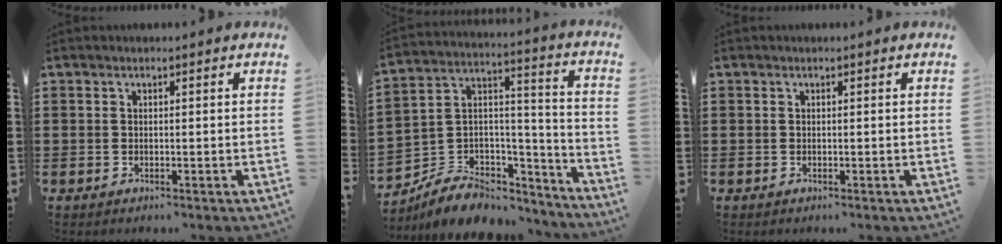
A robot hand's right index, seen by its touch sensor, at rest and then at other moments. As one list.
[{"total": 6.9, "force": [-5.2, 4.2, 1.6], "torque": [-0.041, 0.004, -0.095]}, {"total": 0.0}]